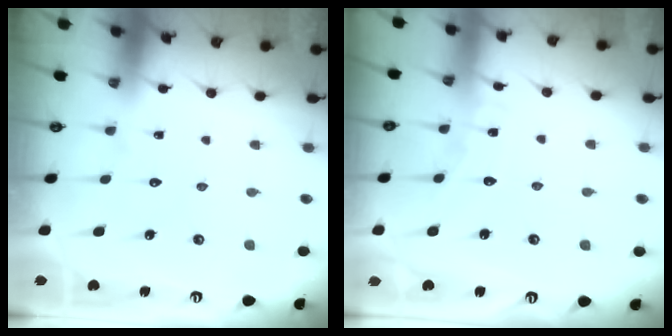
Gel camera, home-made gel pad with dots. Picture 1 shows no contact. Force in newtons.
{"total": 5.0, "press": 5.0, "slide": 0.2}